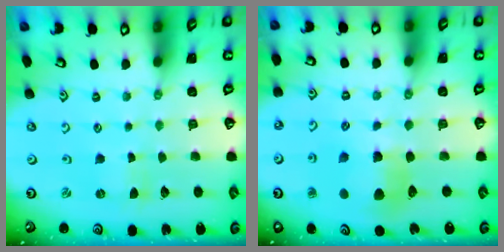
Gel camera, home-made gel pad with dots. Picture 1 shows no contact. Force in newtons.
{"total": 9.2, "press": 9.1, "slide": 1.2}